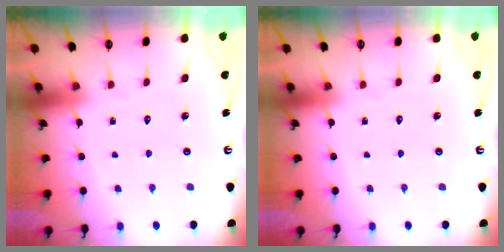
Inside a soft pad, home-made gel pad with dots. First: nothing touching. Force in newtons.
{"total": 0.0}